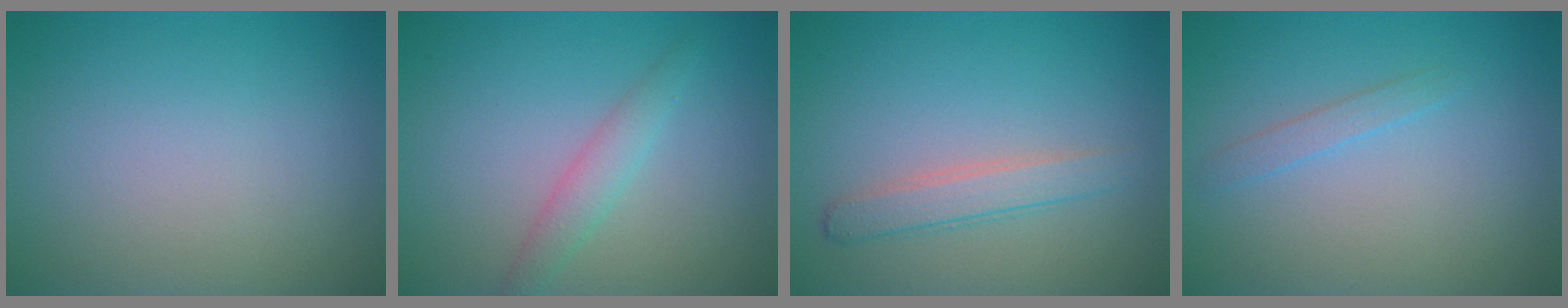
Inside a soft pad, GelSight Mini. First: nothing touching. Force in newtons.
{"total": 1.9, "press": 1.9, "slide": 0.1}
{"total": 2.2, "press": 2.2, "slide": 0.1}
{"total": 1.1, "press": 1.1, "slide": 0.0}